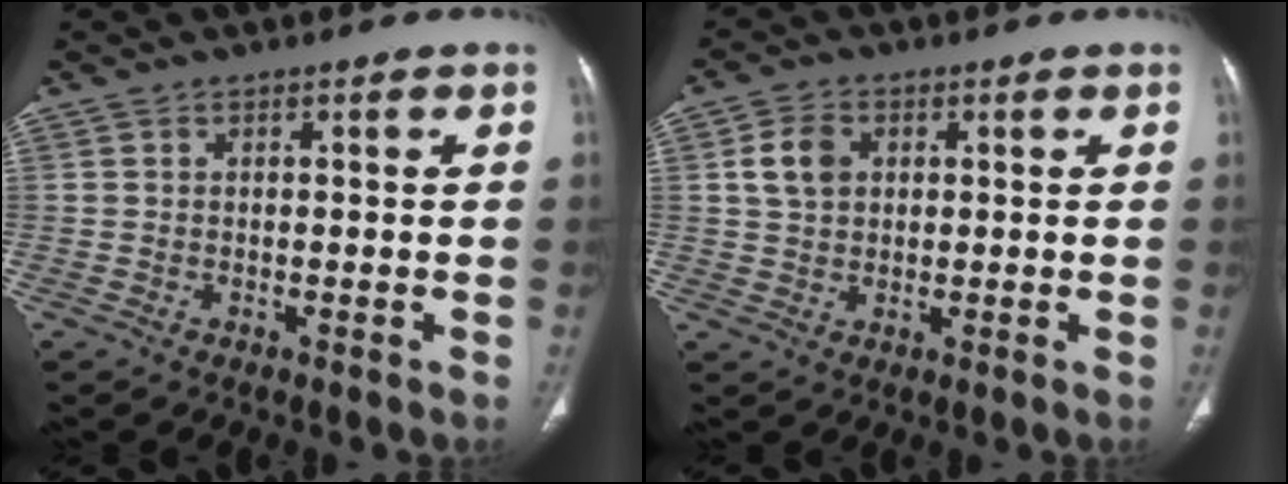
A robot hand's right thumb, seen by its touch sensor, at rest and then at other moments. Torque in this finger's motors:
{"motor_torque": [-0.53, 0.86, 0.33, -0.39, 0.03]}